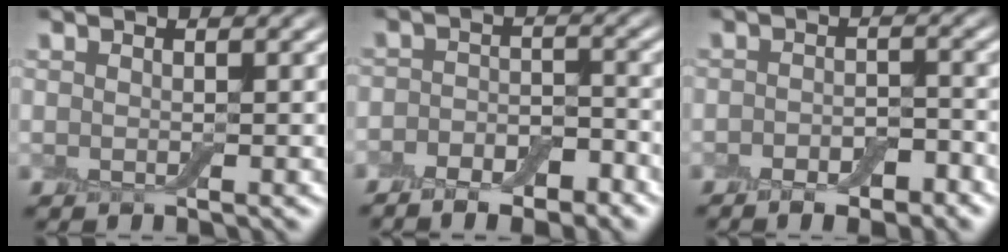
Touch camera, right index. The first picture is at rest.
{"total": 5.7, "force": [-3.9, 3.0, 2.8], "torque": [-0.004, 0.001, -0.063]}
{"total": 3.8, "force": [-2.3, 1.8, 2.5], "torque": [-0.023, 0.005, -0.034]}